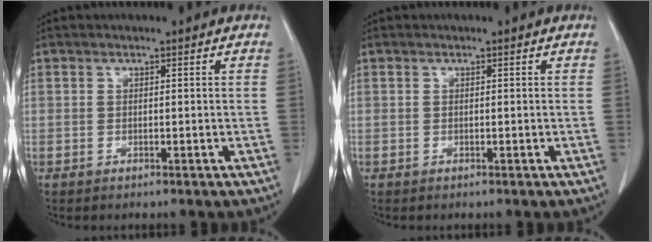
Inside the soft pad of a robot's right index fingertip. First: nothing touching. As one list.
[{"total": 0.0}]